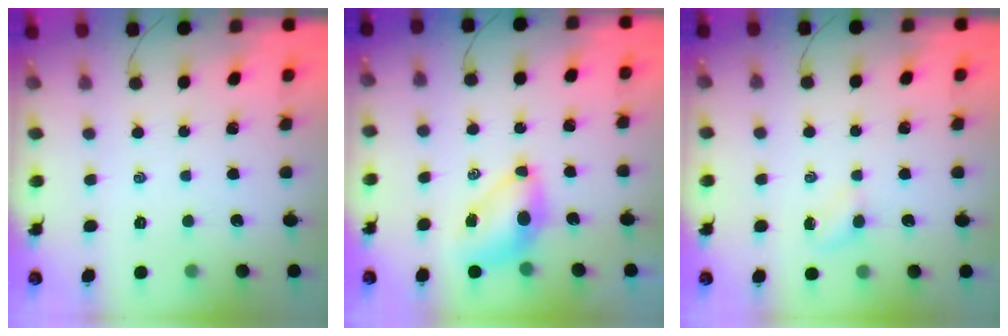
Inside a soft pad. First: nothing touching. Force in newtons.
{"total": 7.2, "press": 7.0, "slide": 1.4}
{"total": 2.8, "press": 2.6, "slide": 0.9}